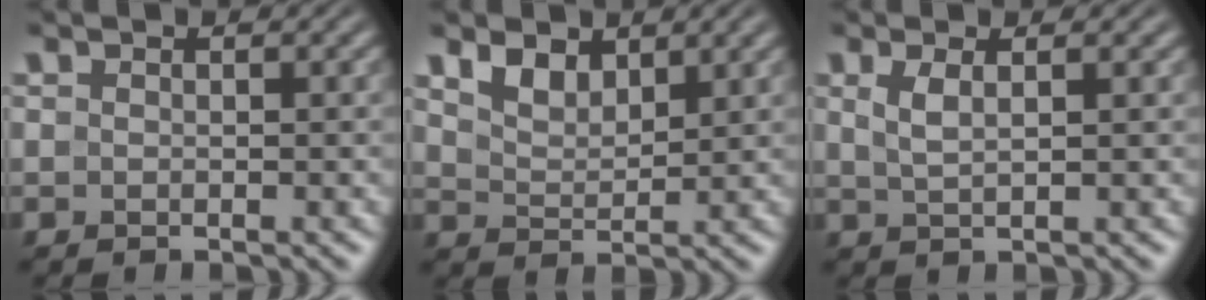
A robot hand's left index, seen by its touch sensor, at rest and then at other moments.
{"total": 2.8, "force": [2.0, 1.5, 1.4], "torque": [-0.035, -0.003, 0.040]}
{"total": 2.0, "force": [0.8, 0.6, 1.7], "torque": [-0.034, 0.002, 0.015]}